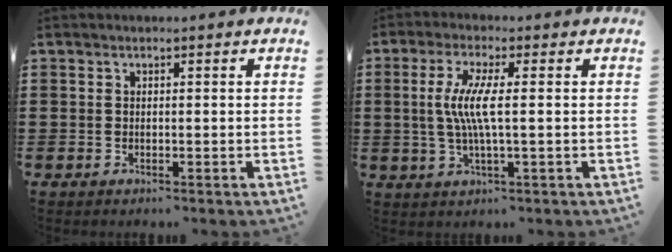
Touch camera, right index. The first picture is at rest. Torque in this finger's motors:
{"motor_torque": [1.42, 0.19, 0.80, 0.21]}